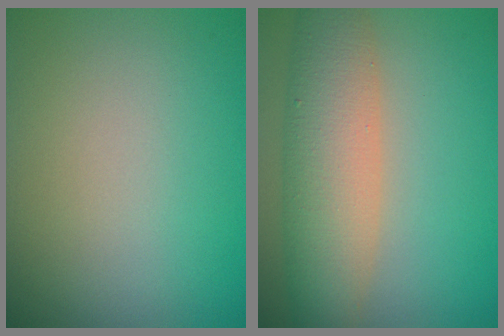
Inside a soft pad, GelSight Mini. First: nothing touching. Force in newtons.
{"total": 7.1, "press": 7.1, "slide": 0.3}